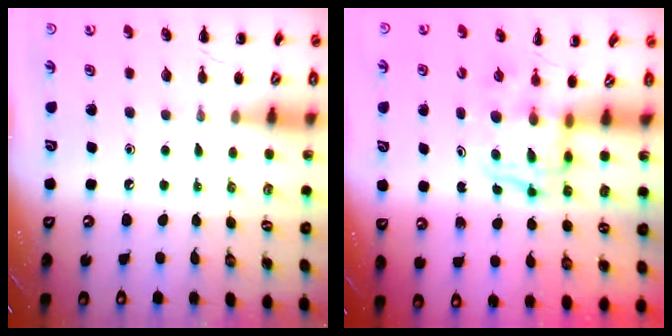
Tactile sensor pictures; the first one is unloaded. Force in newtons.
{"total": 3.4, "press": 3.3, "slide": 0.6}